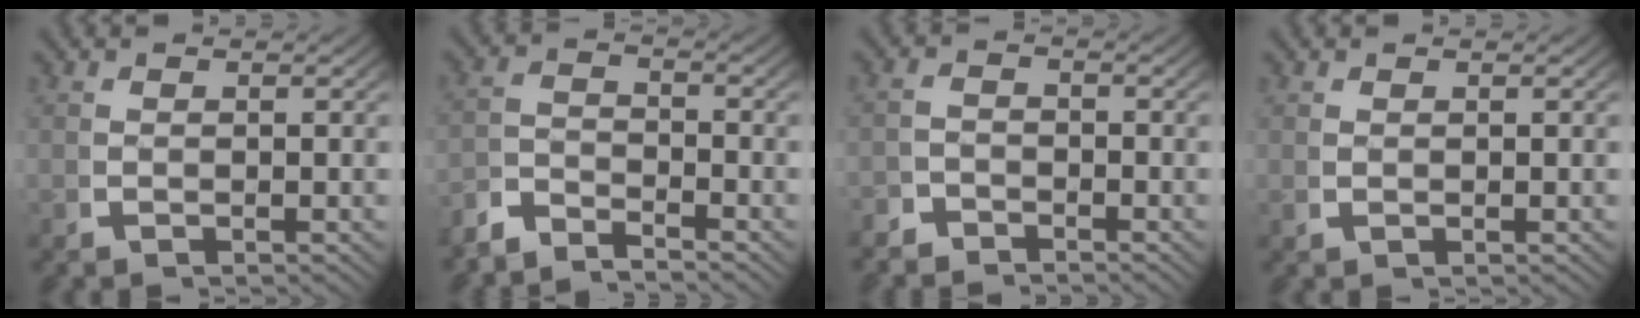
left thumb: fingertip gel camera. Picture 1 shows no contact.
{"total": 3.1, "force": [-2.8, 0.8, 0.8], "torque": [-0.010, -0.009, -0.060]}
{"total": 2.8, "force": [-2.6, 0.9, 0.1], "torque": [0.004, -0.016, -0.047]}
{"total": 0.5, "force": [0.5, -0.1, 0.2], "torque": [-0.009, -0.001, 0.014]}